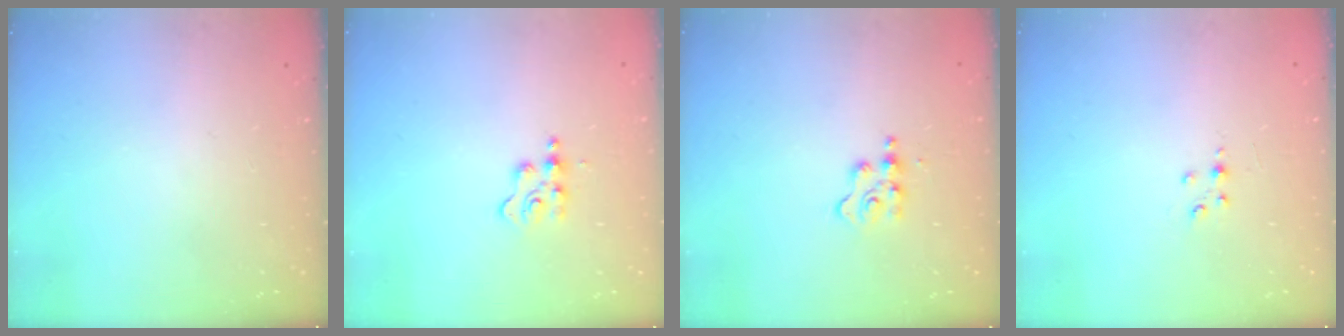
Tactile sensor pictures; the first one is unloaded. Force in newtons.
{"total": 3.4, "press": 3.3, "slide": 0.6}
{"total": 4.0, "press": 4.0, "slide": 0.6}
{"total": 2.7, "press": 2.7, "slide": 0.4}